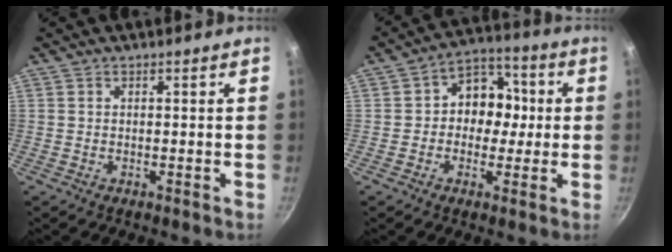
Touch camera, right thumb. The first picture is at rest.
{"total": 10.2, "force": [0.2, 8.4, 5.7], "torque": [-0.023, 0.023, -0.014]}